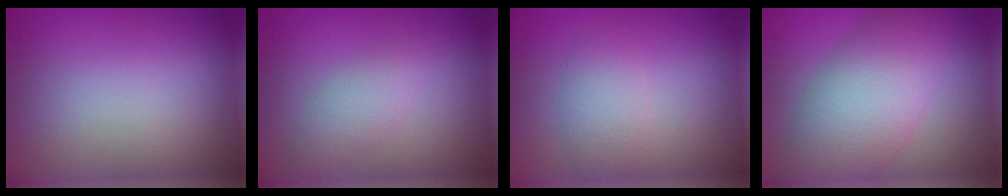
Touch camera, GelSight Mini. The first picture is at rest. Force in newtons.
{"total": 2.2, "press": 2.2, "slide": 0.2}
{"total": 2.8, "press": 2.8, "slide": 0.2}
{"total": 8.1, "press": 8.0, "slide": 0.4}